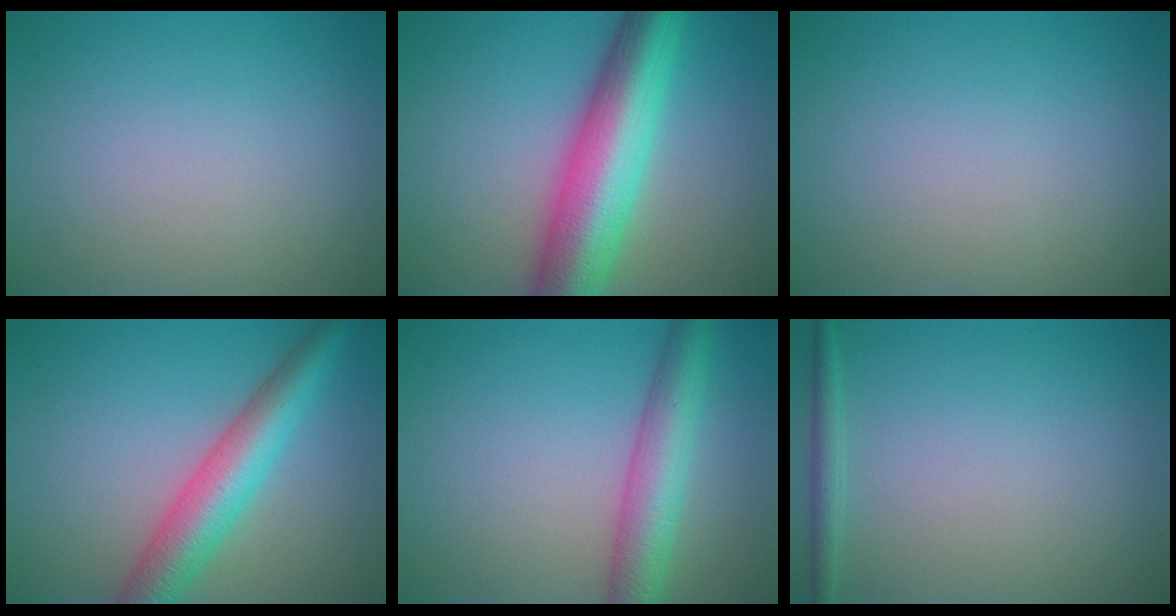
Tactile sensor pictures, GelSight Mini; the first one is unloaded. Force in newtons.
{"total": 10.3, "press": 10.3, "slide": 0.2}
{"total": 0.0}
{"total": 6.2, "press": 6.2, "slide": 0.1}
{"total": 5.2, "press": 5.2, "slide": 0.2}
{"total": 1.4, "press": 1.4, "slide": 0.1}